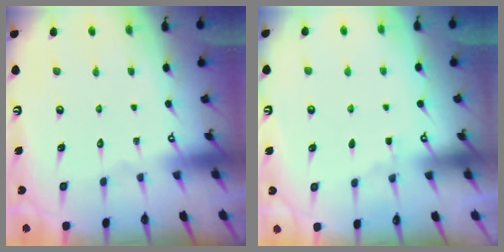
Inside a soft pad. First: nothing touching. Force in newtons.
{"total": 2.1, "press": 2.1, "slide": 0.4}